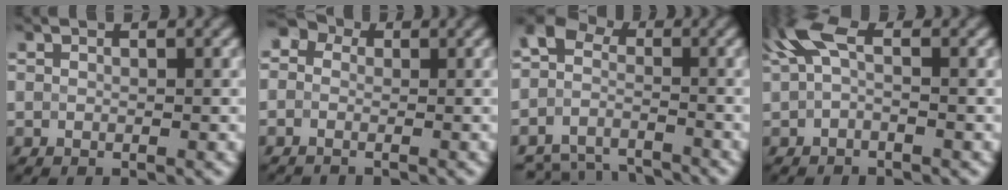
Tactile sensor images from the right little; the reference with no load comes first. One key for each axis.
{"total": 3.0, "fx": -0.9, "fy": 2.7, "fz": 1.1, "tx": -0.005, "ty": 0.013, "tz": -0.037}
{"total": 7.8, "fx": -5.3, "fy": 4.6, "fz": 3.4, "tx": -0.072, "ty": -0.018, "tz": -0.094}
{"total": 3.2, "fx": -0.2, "fy": 1.3, "fz": 2.9, "tx": -0.072, "ty": 0.009, "tz": -0.016}